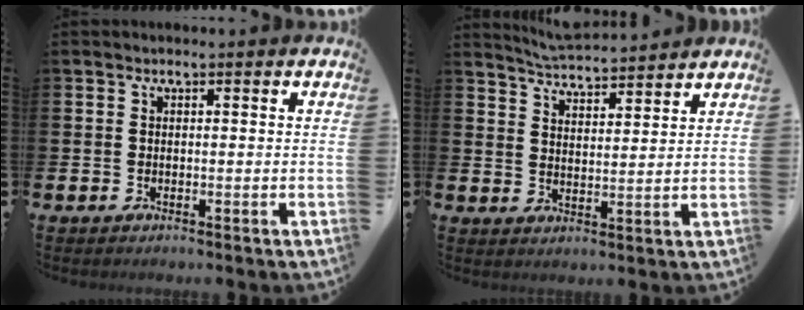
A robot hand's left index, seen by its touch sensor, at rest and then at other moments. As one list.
[{"total": 5.0, "force": [5.0, -0.1, 0.0], "torque": [-0.017, -0.031, 0.090]}]